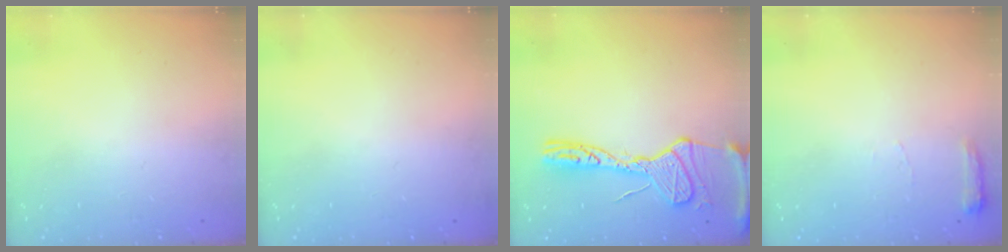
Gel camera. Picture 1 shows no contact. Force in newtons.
{"total": 2.8, "press": 2.2, "slide": 1.7}
{"total": 16.8, "press": 16.7, "slide": 1.7}
{"total": 5.6, "press": 5.6, "slide": 0.7}